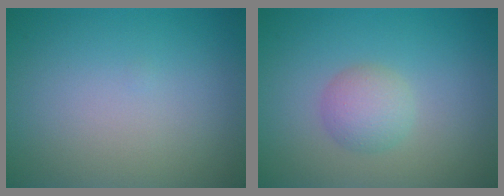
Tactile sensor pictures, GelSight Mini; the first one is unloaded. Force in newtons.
{"total": 2.4, "press": 2.4, "slide": 0.1}